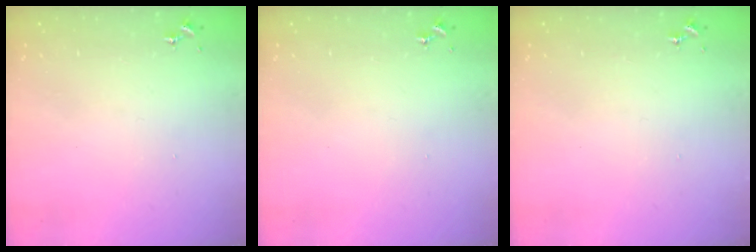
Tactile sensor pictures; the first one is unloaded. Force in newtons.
{"total": 0.0}
{"total": 0.0}